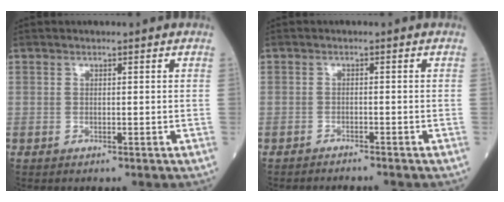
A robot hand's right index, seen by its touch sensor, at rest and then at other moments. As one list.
[{"total": 2.9, "force": [-2.8, -0.1, 0.6], "torque": [-0.009, -0.005, -0.039]}]